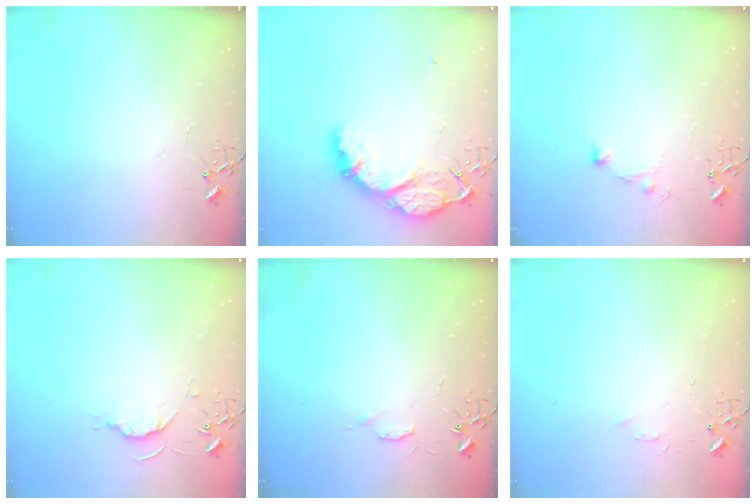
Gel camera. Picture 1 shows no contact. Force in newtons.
{"total": 15.8, "press": 15.8, "slide": 1.3}
{"total": 9.6, "press": 9.6, "slide": 0.8}
{"total": 5.7, "press": 5.6, "slide": 0.8}
{"total": 4.6, "press": 4.6, "slide": 0.7}
{"total": 3.5, "press": 3.4, "slide": 0.4}